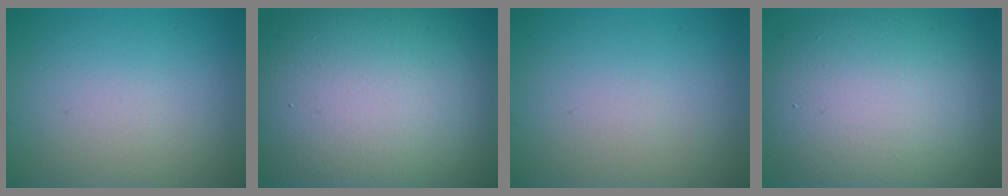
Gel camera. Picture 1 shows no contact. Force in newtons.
{"total": 19.3, "press": 19.3, "slide": 1.0}
{"total": 0.0}
{"total": 13.1, "press": 13.1, "slide": 0.6}